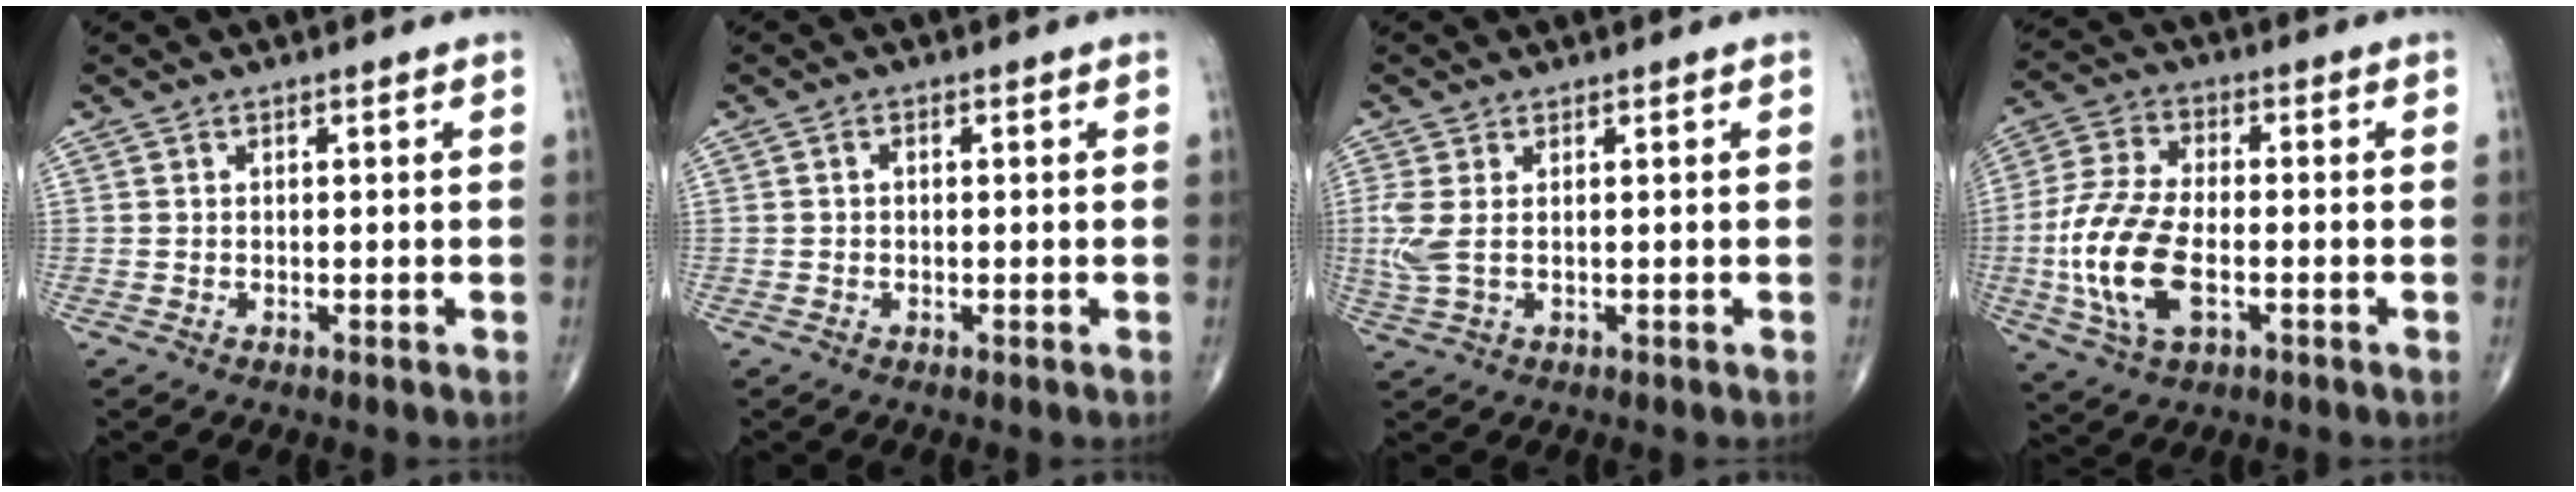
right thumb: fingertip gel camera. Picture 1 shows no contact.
{"total": 0.7, "force": [0.0, 0.5, 0.5], "torque": [-0.006, 0.002, -0.003]}
{"total": 4.2, "force": [0.5, 1.8, 3.8], "torque": [-0.114, 0.003, 0.016]}
{"total": 14.9, "force": [-3.2, 7.6, 12.4], "torque": [-0.271, 0.011, -0.059]}